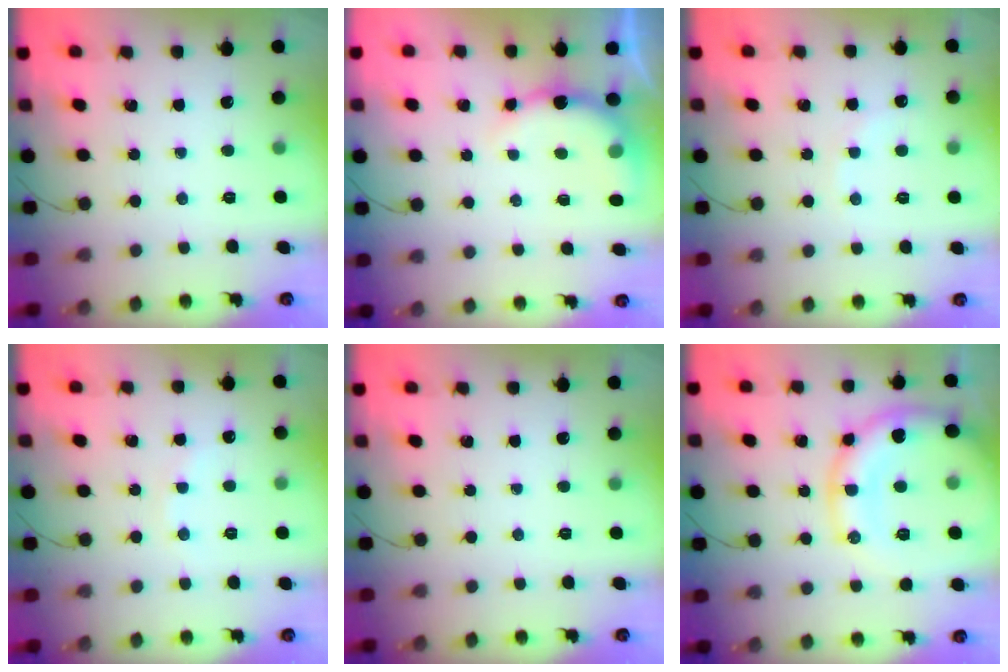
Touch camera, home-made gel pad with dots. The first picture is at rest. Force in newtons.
{"total": 8.2, "press": 8.2, "slide": 0.4}
{"total": 3.9, "press": 3.7, "slide": 1.1}
{"total": 4.1, "press": 3.9, "slide": 1.1}
{"total": 0.0}
{"total": 17.1, "press": 17.1, "slide": 0.9}